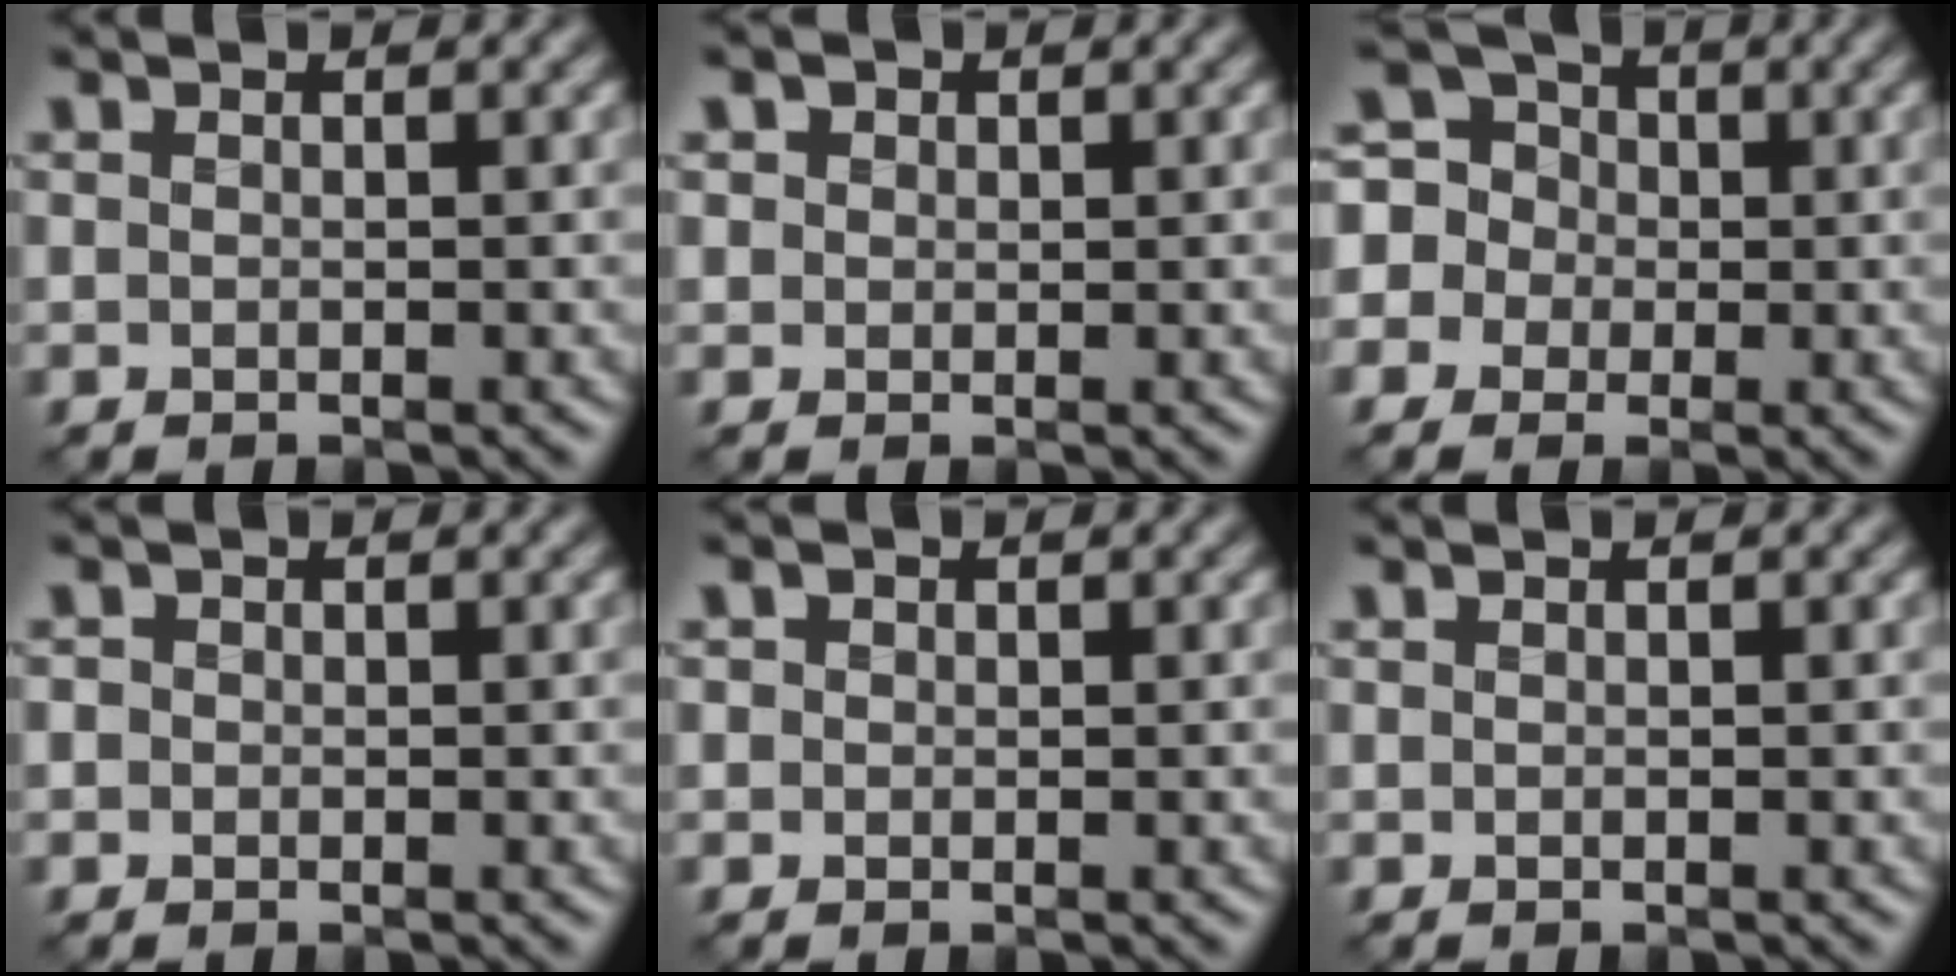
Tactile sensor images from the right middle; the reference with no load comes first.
{"total": 1.5, "force": [0.8, 1.2, 0.5], "torque": [-0.013, 0.008, 0.008]}
{"total": 6.3, "force": [-0.2, 5.9, 2.0], "torque": [-0.065, 0.037, -0.040]}
{"total": 0.7, "force": [-0.1, 0.6, 0.1], "torque": [0.001, -0.001, -0.003]}
{"total": 0.7, "force": [0.2, 0.6, 0.2], "torque": [0.000, 0.001, -0.001]}
{"total": 0.0}